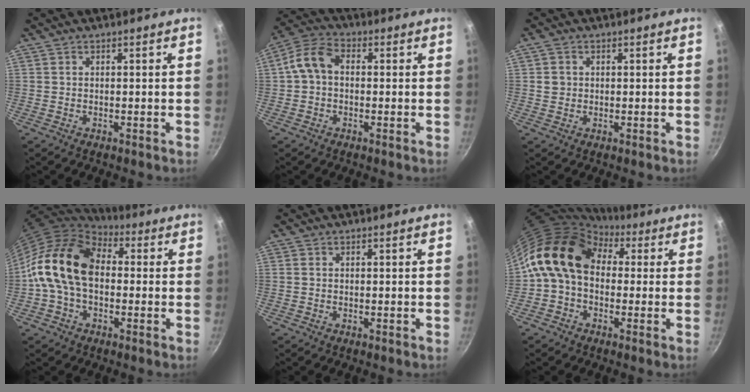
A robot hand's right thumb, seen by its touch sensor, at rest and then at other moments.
{"total": 7.1, "force": [0.1, 5.2, 4.8], "torque": [-0.085, 0.024, -0.013]}
{"total": 2.3, "force": [0.3, 2.1, 0.9], "torque": [-0.009, 0.005, 0.004]}
{"total": 16.8, "force": [0.2, 11.5, 12.2], "torque": [-0.202, 0.036, -0.013]}
{"total": 0.6, "force": [0.1, 0.4, 0.3], "torque": [-0.006, 0.002, 0.000]}
{"total": 13.6, "force": [2.5, 10.0, 8.9], "torque": [-0.127, 0.021, 0.021]}